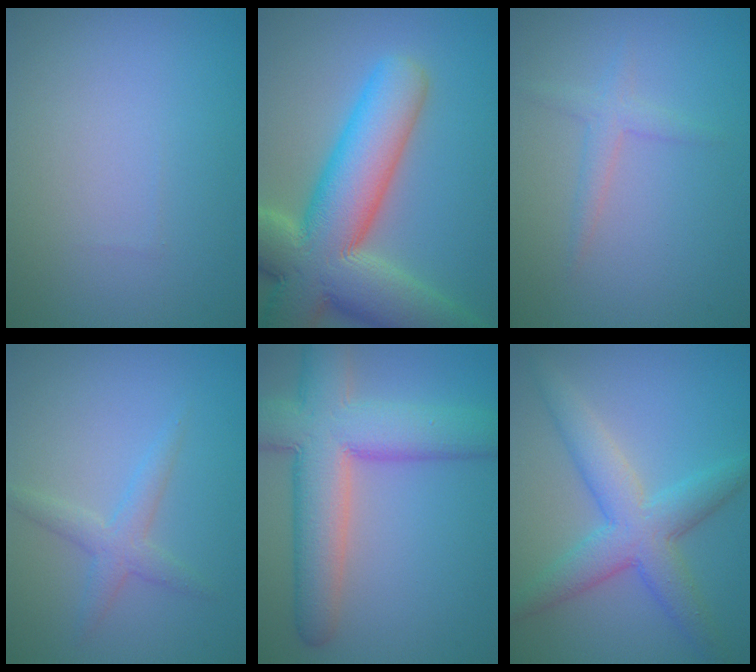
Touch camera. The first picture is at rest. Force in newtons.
{"total": 13.5, "press": 13.5, "slide": 1.2}
{"total": 1.7, "press": 1.7, "slide": 0.1}
{"total": 2.2, "press": 2.2, "slide": 0.1}
{"total": 9.8, "press": 9.8, "slide": 0.7}
{"total": 5.7, "press": 5.7, "slide": 0.2}